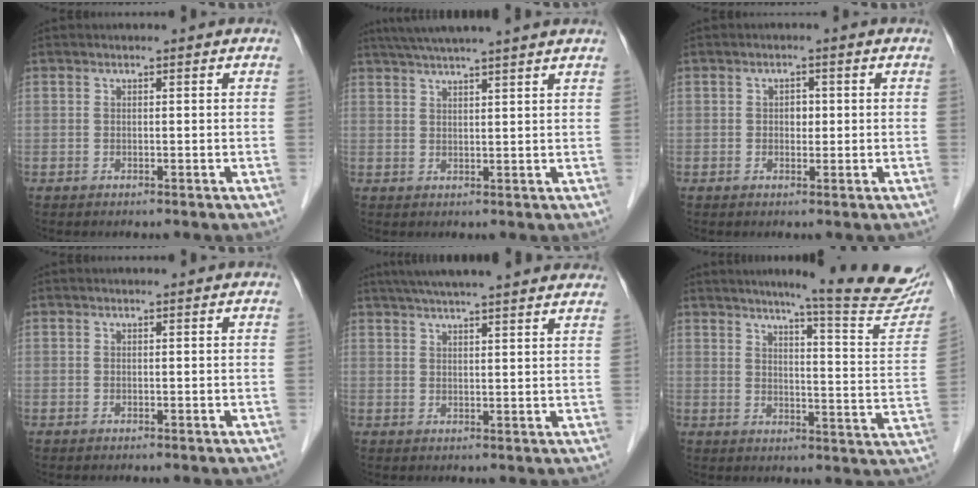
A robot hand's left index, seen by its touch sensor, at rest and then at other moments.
{"total": 10.2, "force": [8.6, -1.1, 5.4], "torque": [-0.088, 0.030, 0.114]}
{"total": 1.7, "force": [0.1, 1.2, 1.2], "torque": [-0.015, 0.005, 0.000]}
{"total": 0.0}
{"total": 18.8, "force": [16.3, 1.2, 9.2], "torque": [-0.146, 0.036, 0.210]}
{"total": 18.3, "force": [15.9, 0.2, 9.0], "torque": [-0.107, -0.066, 0.181]}